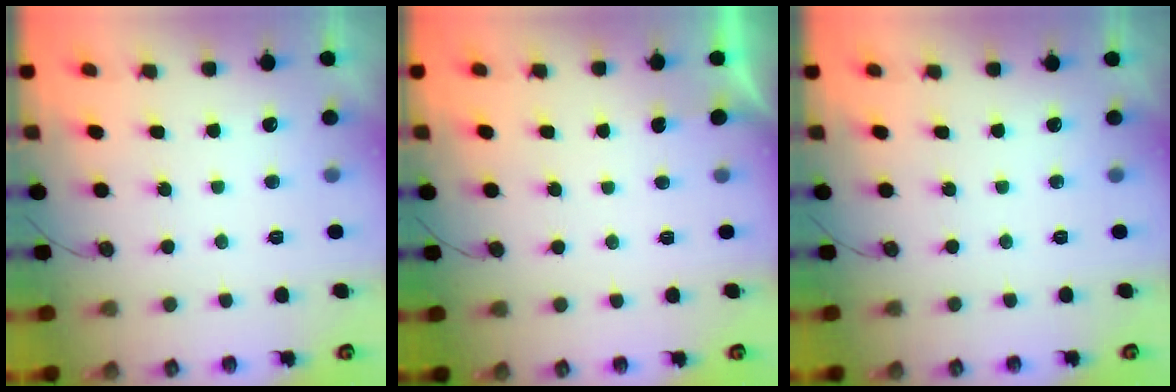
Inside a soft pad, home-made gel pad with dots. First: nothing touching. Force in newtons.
{"total": 0.7, "press": 0.7, "slide": 0.1}
{"total": 0.0}